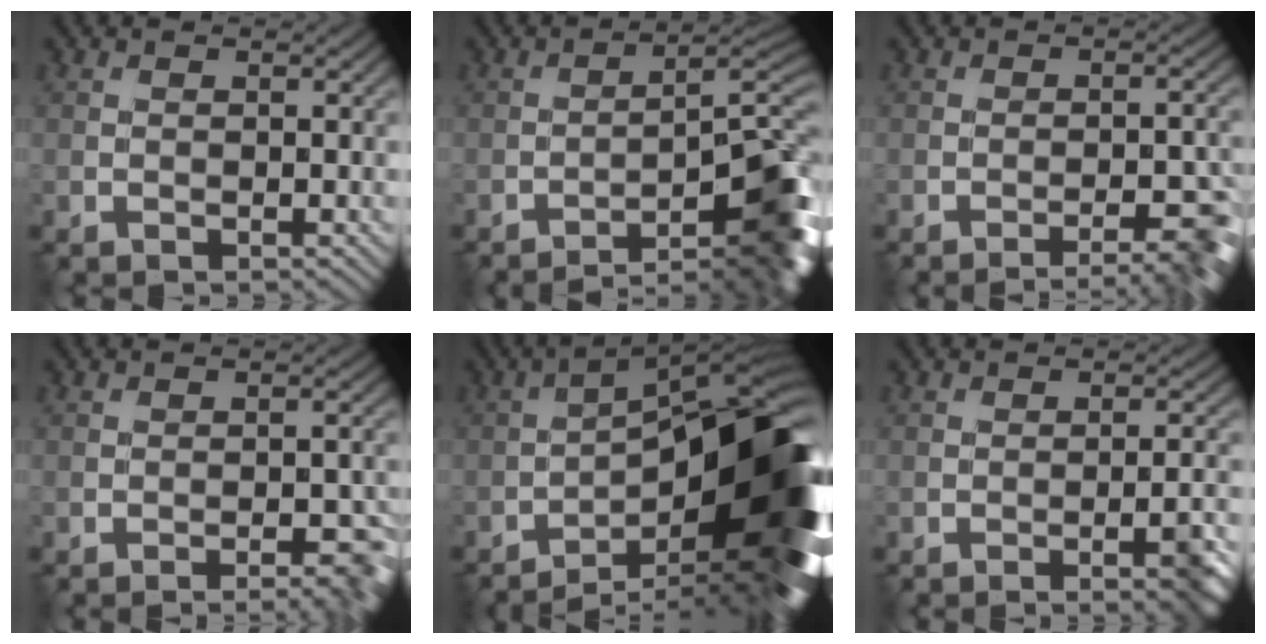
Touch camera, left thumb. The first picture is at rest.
{"total": 12.3, "force": [-7.9, 2.7, 9.1], "torque": [-0.122, 0.010, -0.108]}
{"total": 5.8, "force": [-3.6, 1.2, 4.4], "torque": [-0.060, 0.002, -0.043]}
{"total": 4.0, "force": [-2.3, 0.9, 3.1], "torque": [-0.038, 0.000, -0.023]}
{"total": 16.8, "force": [-6.9, 5.4, 14.4], "torque": [-0.178, -0.001, -0.114]}
{"total": 4.0, "force": [-2.0, 0.7, 3.4], "torque": [-0.045, 0.008, -0.028]}